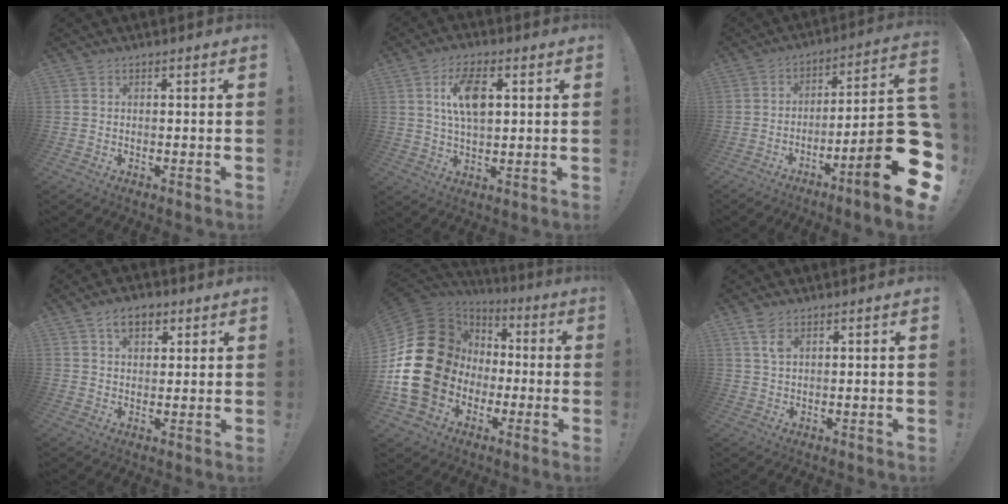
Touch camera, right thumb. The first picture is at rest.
{"total": 10.3, "force": [2.8, 5.1, 8.5], "torque": [-0.142, -0.001, 0.046]}
{"total": 20.2, "force": [-7.2, 2.4, 18.7], "torque": [-0.271, 0.028, -0.114]}
{"total": 6.6, "force": [3.3, 4.2, 3.8], "torque": [-0.050, -0.006, 0.058]}
{"total": 24.6, "force": [-1.9, 20.4, 13.6], "torque": [-0.257, 0.022, 0.010]}
{"total": 4.2, "force": [2.4, 1.8, 3.0], "torque": [-0.050, -0.008, 0.042]}